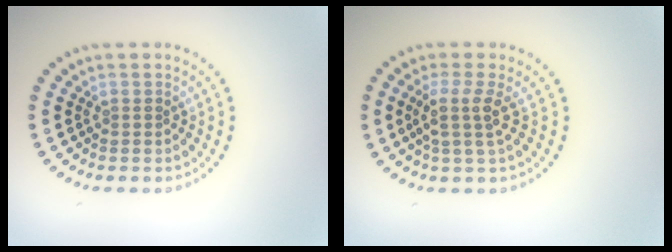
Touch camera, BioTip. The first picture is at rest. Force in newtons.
{"total": 2.4, "press": 1.8, "slide": 1.5}